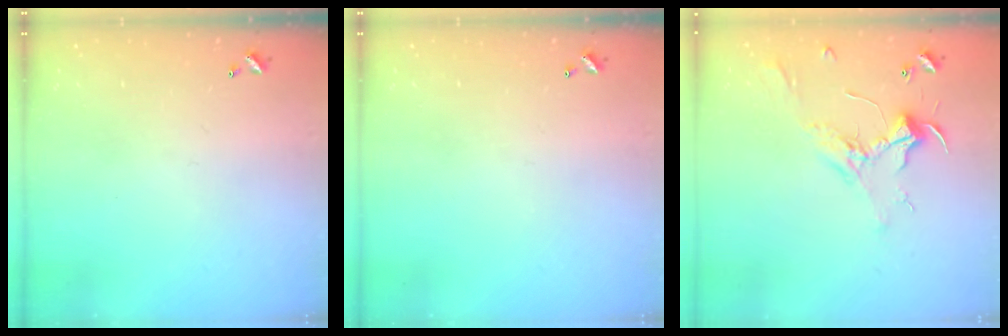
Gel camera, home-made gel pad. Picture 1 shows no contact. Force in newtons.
{"total": 0.0}
{"total": 2.3, "press": 2.2, "slide": 0.7}